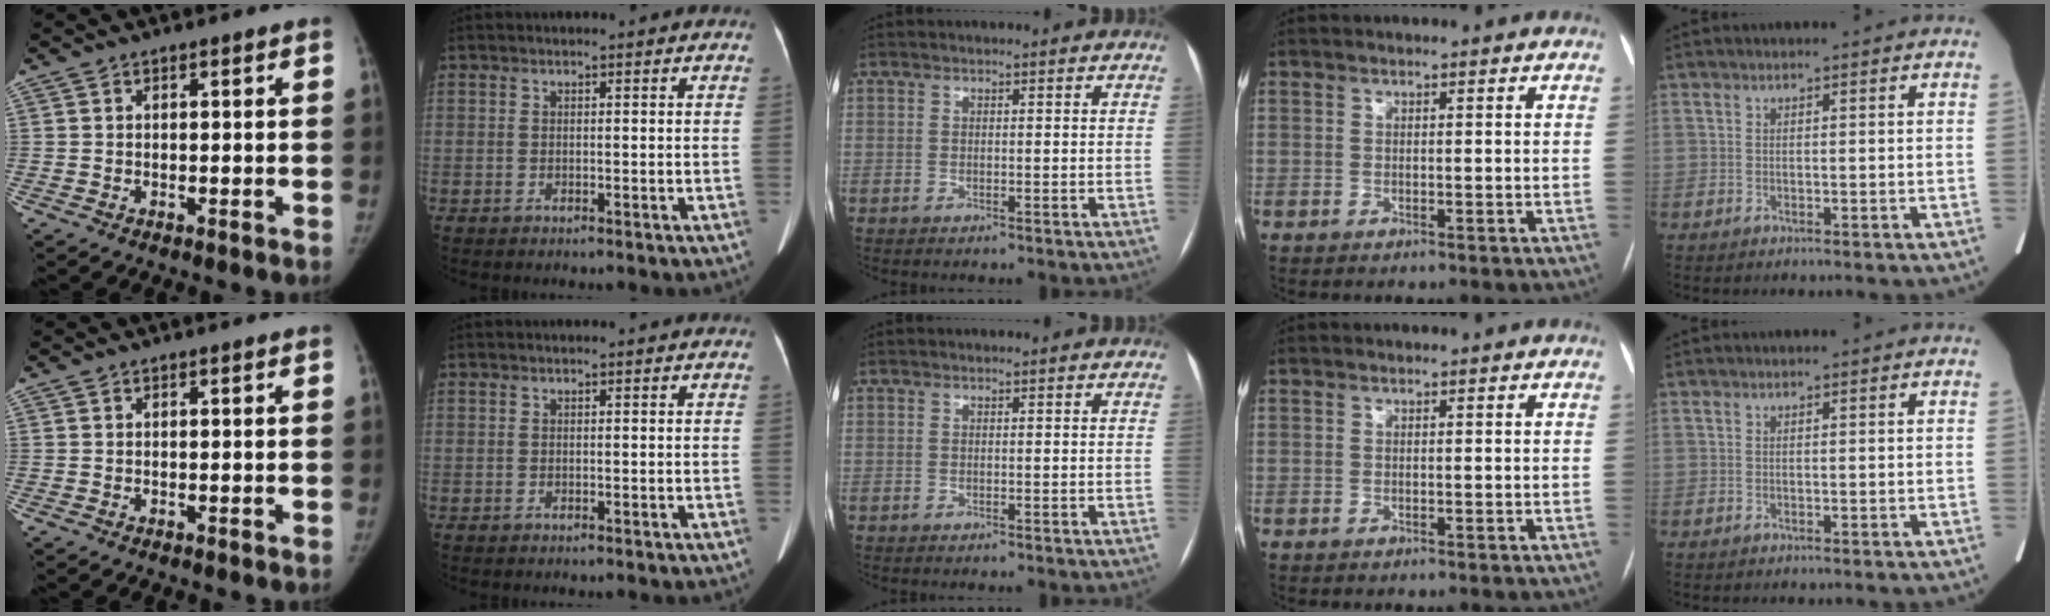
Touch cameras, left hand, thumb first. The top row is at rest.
{}